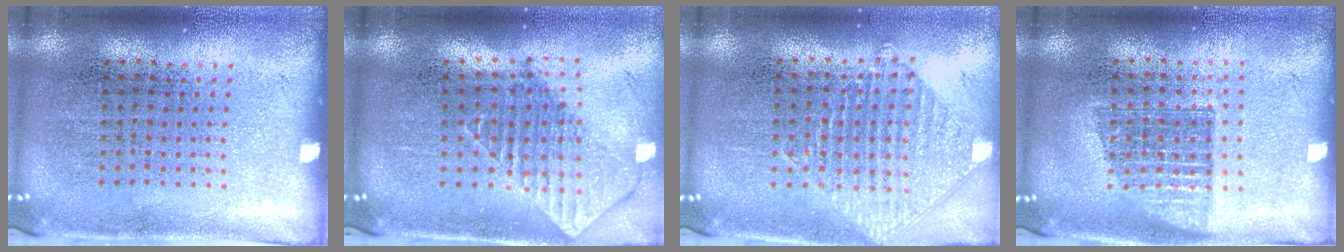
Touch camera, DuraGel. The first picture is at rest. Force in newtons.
{"total": 2.0, "press": 1.5, "slide": 1.2}
{"total": 1.0, "press": 1.0, "slide": 0.1}
{"total": 1.4, "press": 1.2, "slide": 0.8}